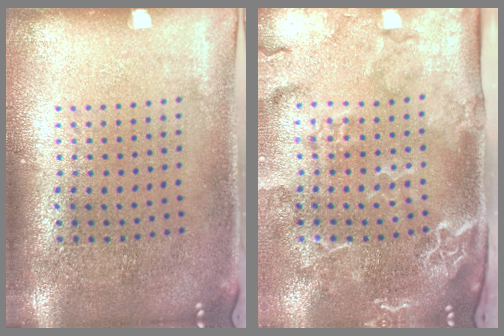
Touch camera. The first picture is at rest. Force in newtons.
{"total": 2.9, "press": 2.4, "slide": 1.7}